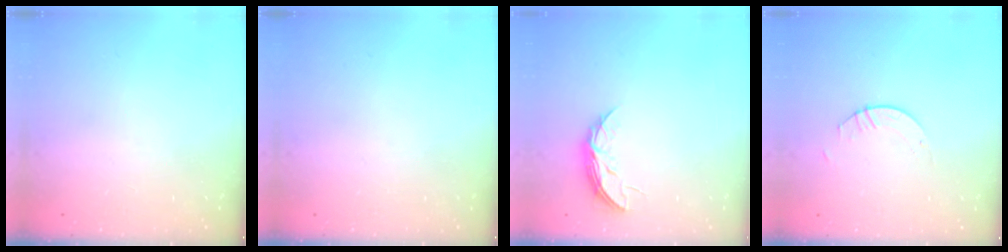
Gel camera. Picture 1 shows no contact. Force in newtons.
{"total": 0.0}
{"total": 5.5, "press": 5.5, "slide": 0.5}
{"total": 2.6, "press": 2.6, "slide": 0.2}